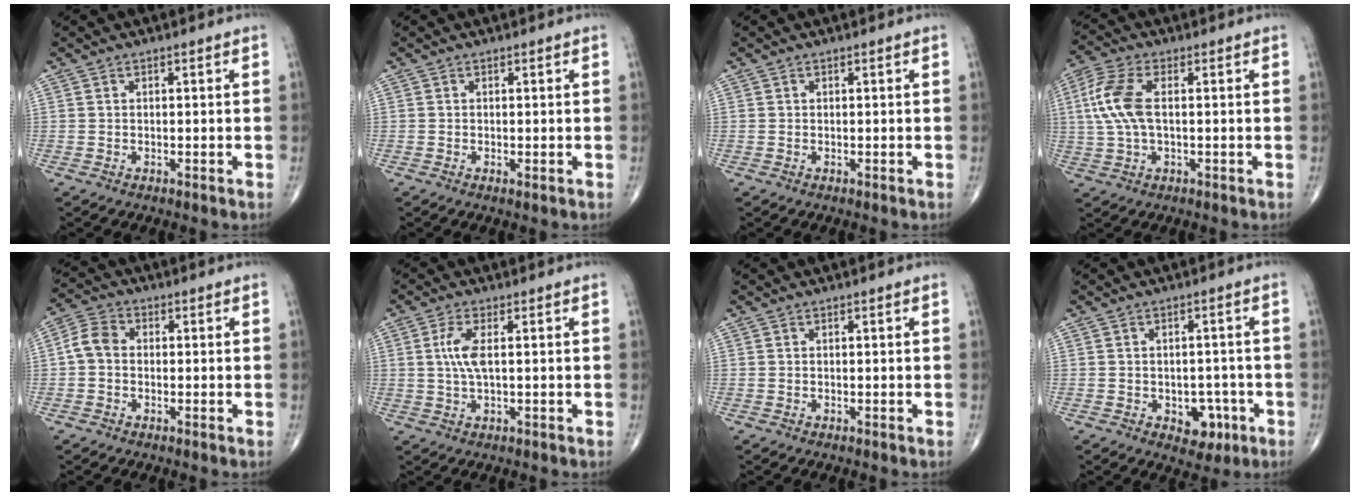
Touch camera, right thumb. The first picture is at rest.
{"total": 0.6, "force": [-0.1, 0.2, 0.5], "torque": [-0.014, -0.004, -0.004]}
{"total": 0.0}
{"total": 9.2, "force": [1.0, 4.4, 8.0], "torque": [-0.197, 0.012, 0.019]}
{"total": 4.8, "force": [-0.3, 3.7, 3.0], "torque": [-0.052, 0.015, -0.017]}
{"total": 4.6, "force": [0.7, 1.3, 4.3], "torque": [-0.108, 0.002, 0.014]}
{"total": 0.0}
{"total": 5.7, "force": [-2.2, 3.9, 3.5], "torque": [-0.017, 0.013, -0.021]}